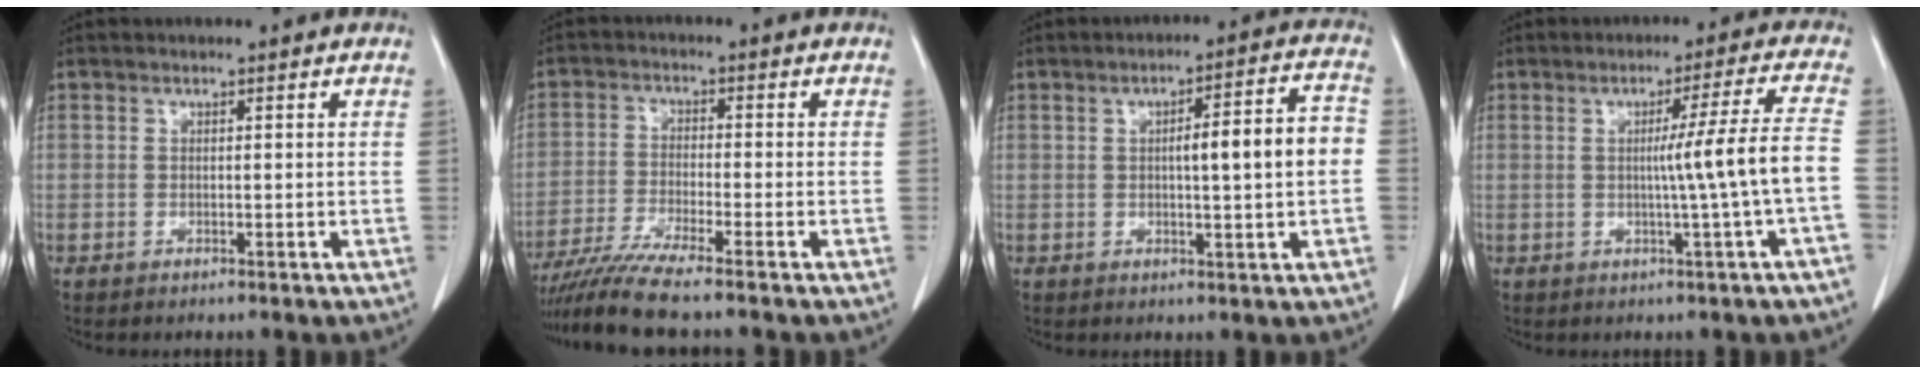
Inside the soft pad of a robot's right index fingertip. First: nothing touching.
{"total": 7.3, "force": [-6.3, -1.3, 3.5], "torque": [-0.063, -0.025, -0.114]}
{"total": 8.8, "force": [-0.1, 0.8, 8.8], "torque": [-0.123, 0.022, 0.000]}
{"total": 7.9, "force": [-1.2, -2.2, 7.5], "torque": [-0.110, 0.001, -0.013]}